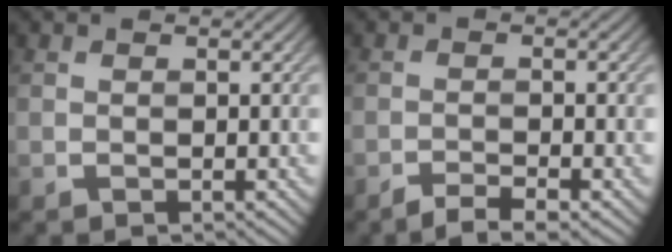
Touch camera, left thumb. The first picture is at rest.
{"total": 3.0, "force": [-2.3, 0.4, 1.8], "torque": [-0.030, 0.002, -0.046]}